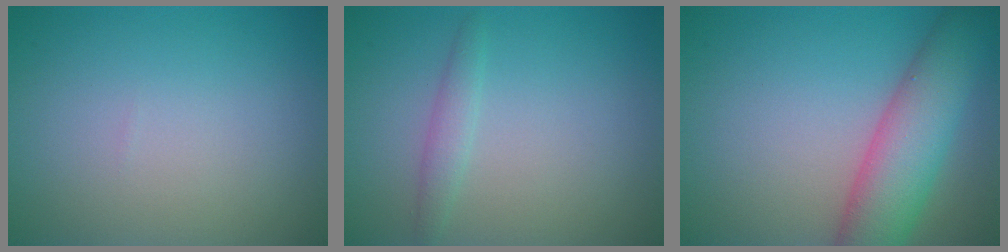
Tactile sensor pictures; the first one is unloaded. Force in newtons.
{"total": 1.3, "press": 1.3, "slide": 0.0}
{"total": 7.2, "press": 7.2, "slide": 0.3}